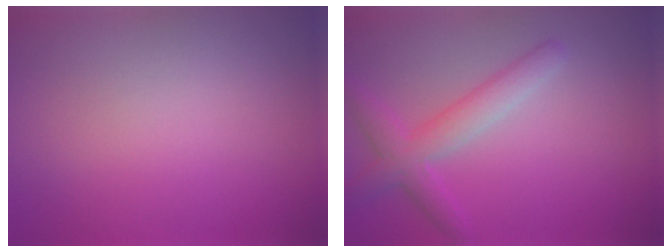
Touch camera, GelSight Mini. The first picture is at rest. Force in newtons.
{"total": 3.5, "press": 3.5, "slide": 0.1}